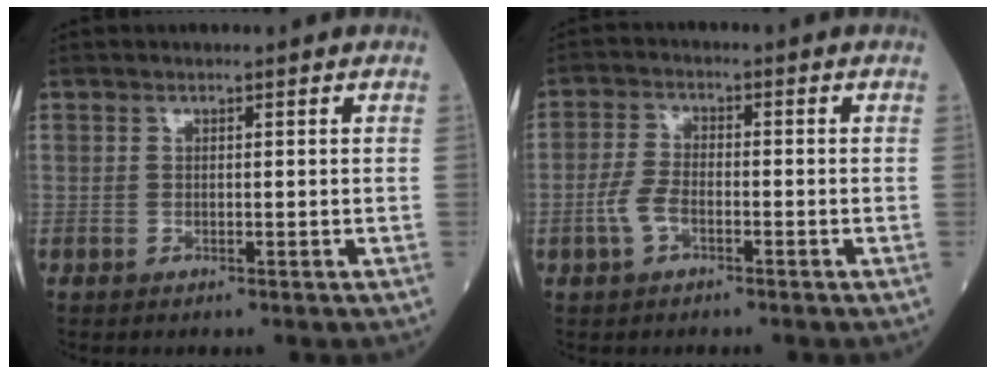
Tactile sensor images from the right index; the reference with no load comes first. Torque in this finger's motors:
{"motor_torque": [0.04, -0.11, 0.37, 0.09]}